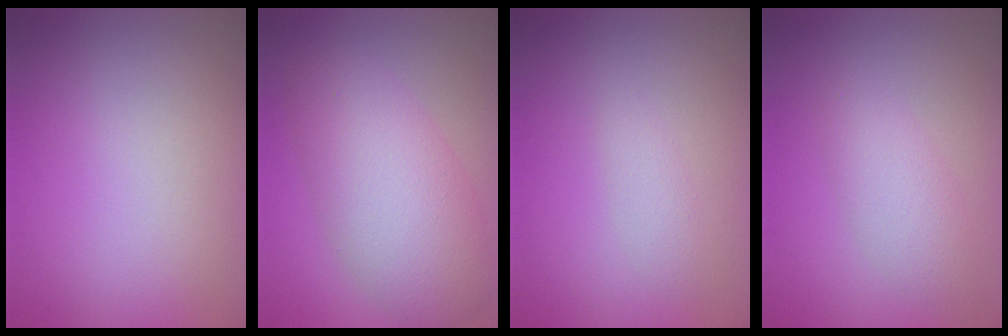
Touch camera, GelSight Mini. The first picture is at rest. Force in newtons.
{"total": 7.5, "press": 7.5, "slide": 0.1}
{"total": 1.1, "press": 1.1, "slide": 0.0}
{"total": 2.7, "press": 2.7, "slide": 0.0}